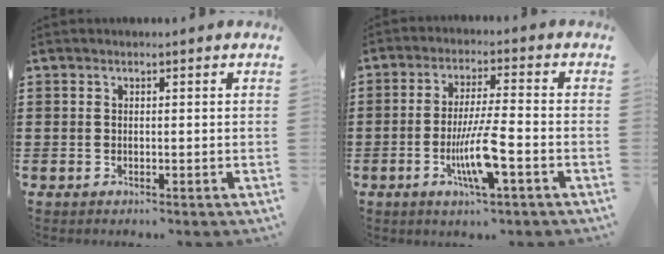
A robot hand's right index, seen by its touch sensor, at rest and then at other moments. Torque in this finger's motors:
{"motor_torque": [1.38, -0.37, 0.84, 0.11]}